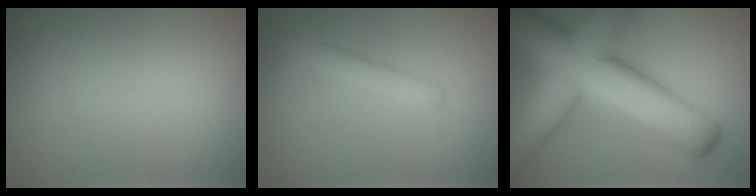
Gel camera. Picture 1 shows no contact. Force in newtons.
{"total": 2.0, "press": 2.0, "slide": 0.0}
{"total": 14.5, "press": 14.5, "slide": 0.7}